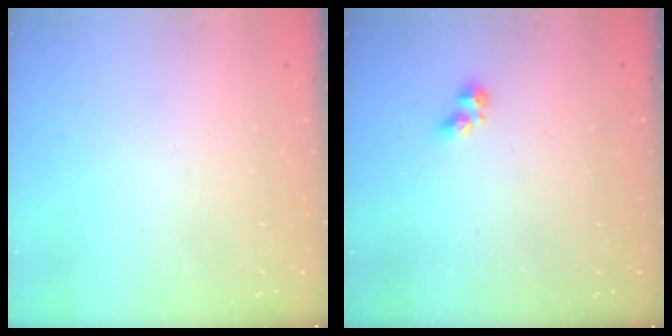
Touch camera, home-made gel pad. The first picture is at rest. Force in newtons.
{"total": 2.8, "press": 2.7, "slide": 0.5}